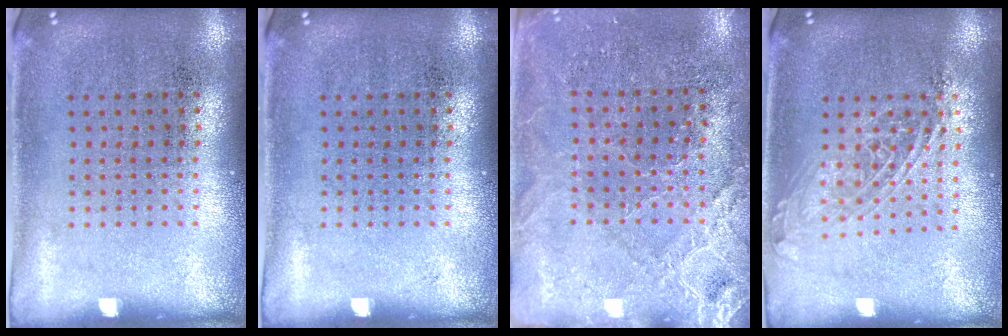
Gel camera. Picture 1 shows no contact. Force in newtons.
{"total": 0.0}
{"total": 2.8, "press": 2.8, "slide": 0.3}
{"total": 1.6, "press": 1.3, "slide": 0.8}